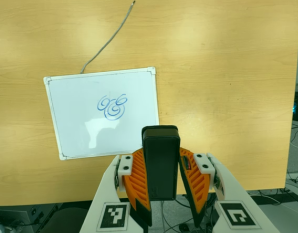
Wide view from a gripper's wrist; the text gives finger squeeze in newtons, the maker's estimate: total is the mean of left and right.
{"total": 8.2, "left": 6.6, "right": 9.9}